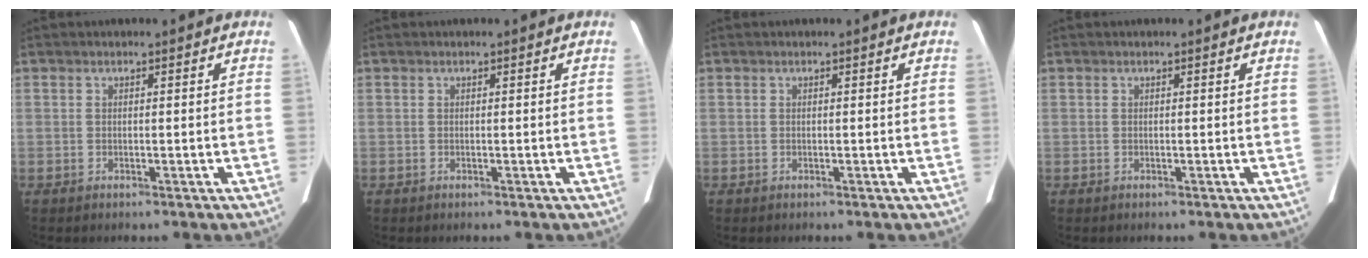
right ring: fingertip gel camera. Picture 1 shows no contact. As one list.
[{"total": 0.0}, {"total": 0.0}, {"total": 0.0}]